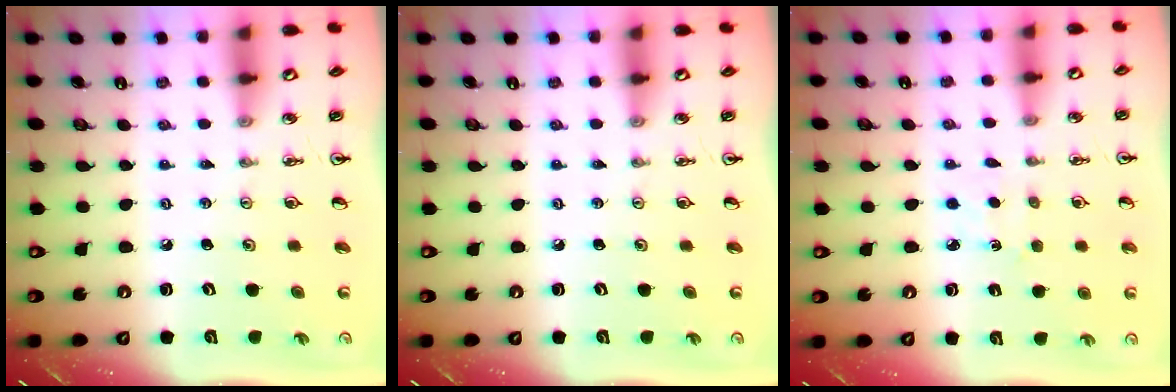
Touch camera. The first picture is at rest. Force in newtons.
{"total": 0.0}
{"total": 2.6, "press": 2.6, "slide": 0.4}